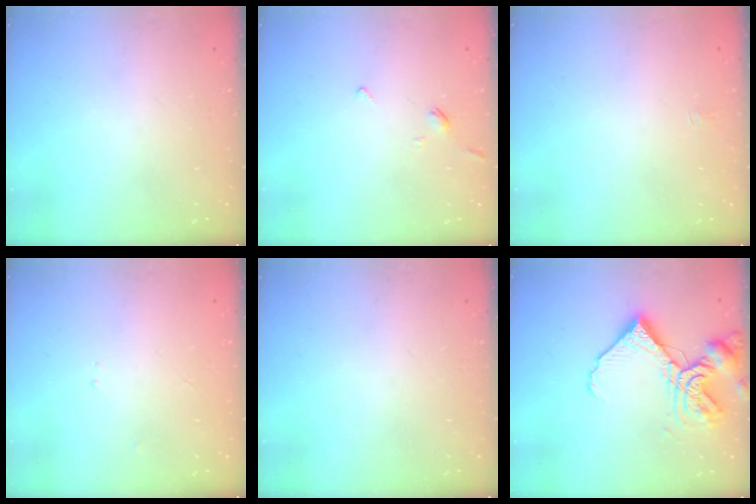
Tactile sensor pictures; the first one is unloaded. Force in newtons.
{"total": 2.4, "press": 2.3, "slide": 0.6}
{"total": 1.3, "press": 1.2, "slide": 0.2}
{"total": 2.3, "press": 2.3, "slide": 0.3}
{"total": 0.0}
{"total": 14.2, "press": 14.2, "slide": 1.6}